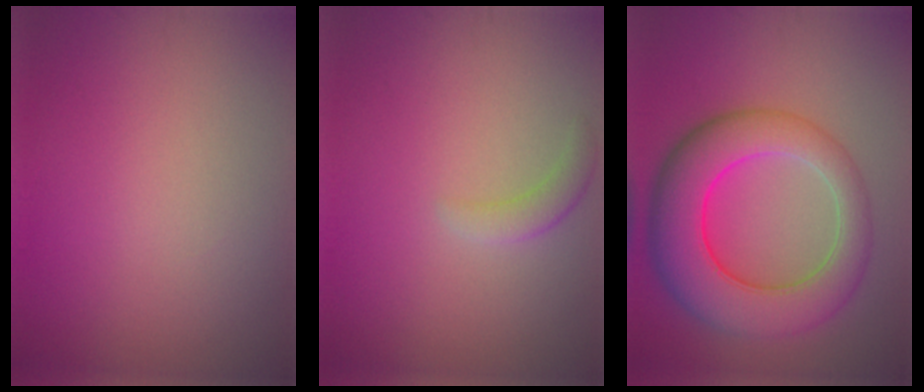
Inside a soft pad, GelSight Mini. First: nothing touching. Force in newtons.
{"total": 1.6, "press": 1.6, "slide": 0.0}
{"total": 9.2, "press": 9.2, "slide": 0.3}